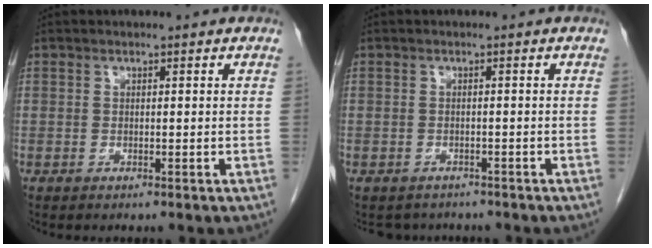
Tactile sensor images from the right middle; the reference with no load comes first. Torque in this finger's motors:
{"motor_torque": [0.02, -0.01, 0.01, 0.04]}